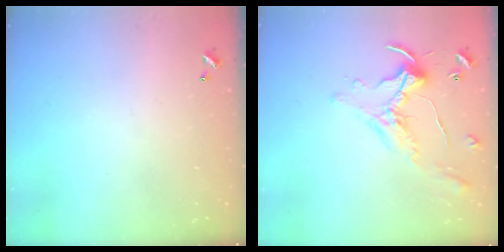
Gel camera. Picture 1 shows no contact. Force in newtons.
{"total": 0.7, "press": 0.5, "slide": 0.4}